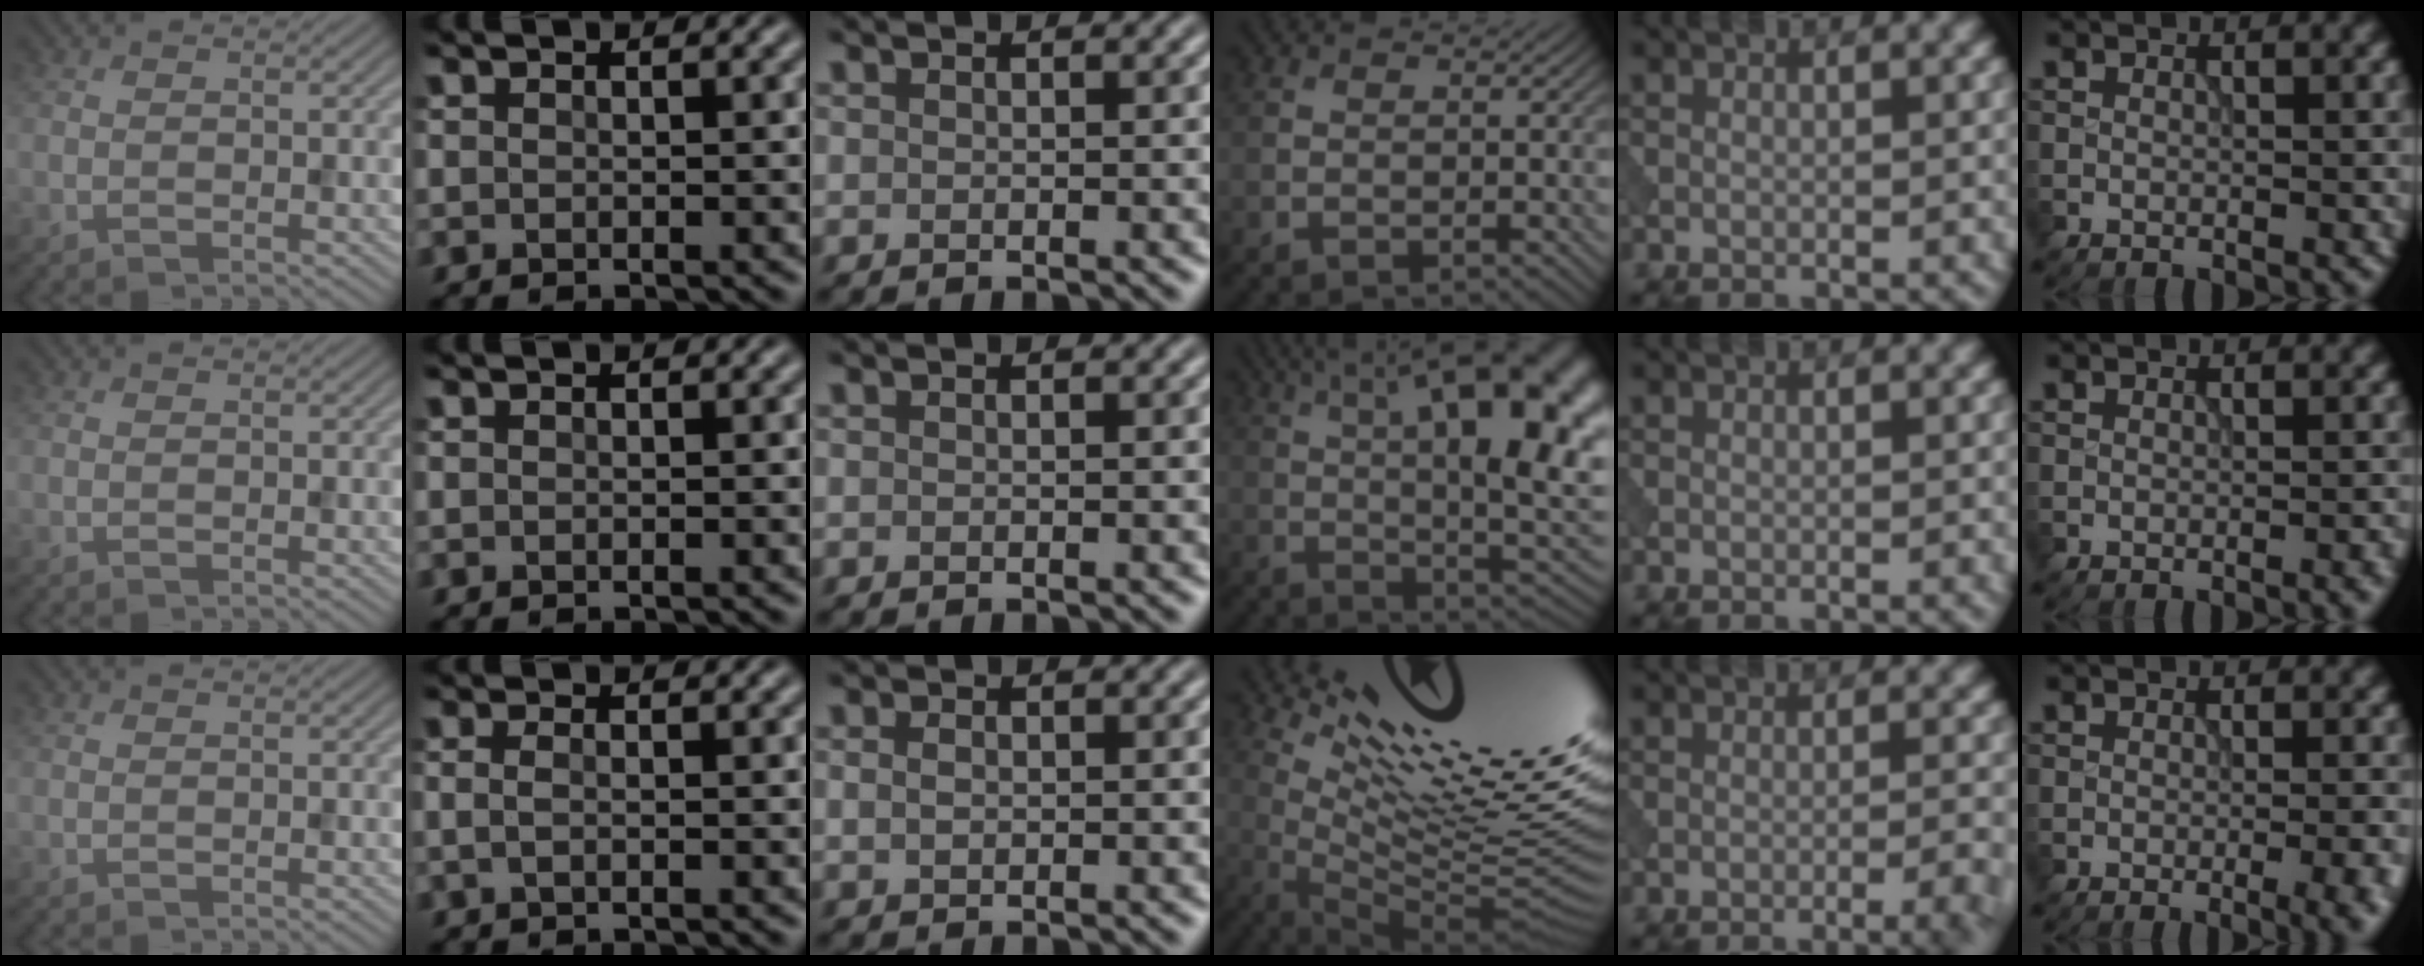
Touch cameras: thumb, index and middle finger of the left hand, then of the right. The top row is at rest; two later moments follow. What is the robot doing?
{"motion": "dispense", "object": "syringe"}